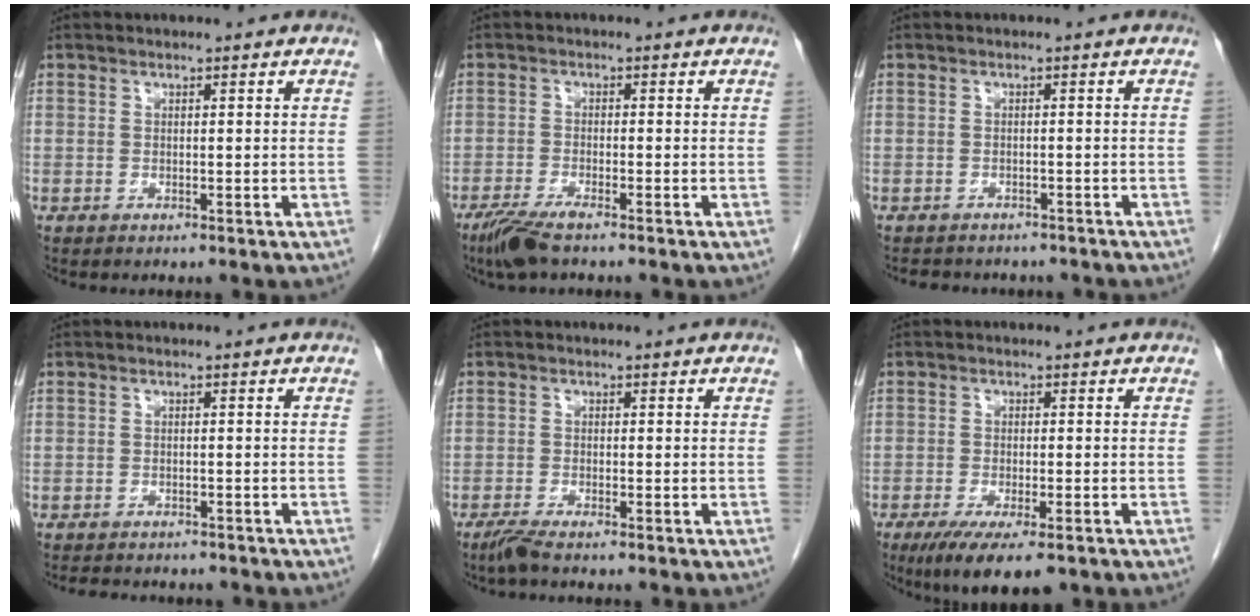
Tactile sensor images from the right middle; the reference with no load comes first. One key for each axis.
{"total": 4.2, "fx": -3.2, "fy": 0.4, "fz": 2.7, "tx": -0.062, "ty": -0.012, "tz": -0.063}
{"total": 7.1, "fx": -6.2, "fy": 2.8, "fz": 2.0, "tx": -0.032, "ty": 0.005, "tz": -0.071}
{"total": 7.5, "fx": -6.5, "fy": 2.5, "fz": 2.7, "tx": -0.042, "ty": 0.001, "tz": -0.080}
{"total": 2.0, "fx": -1.6, "fy": -0.2, "fz": 1.1, "tx": -0.035, "ty": -0.008, "tz": -0.036}
{"total": 8.8, "fx": -5.9, "fy": 2.0, "fz": 6.3, "tx": -0.094, "ty": -0.019, "tz": -0.089}